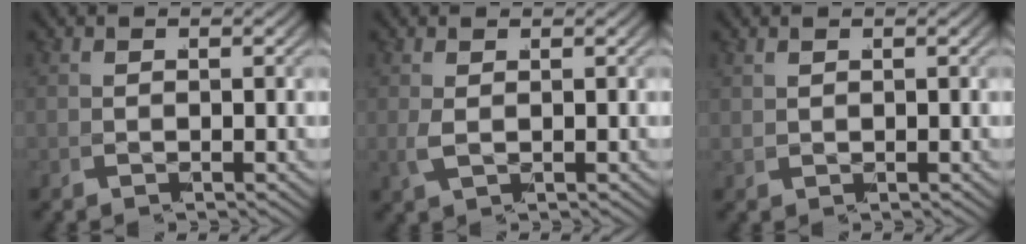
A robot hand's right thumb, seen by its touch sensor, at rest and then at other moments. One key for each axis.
{"total": 1.2, "fx": 0.4, "fy": 0.5, "fz": 1.1, "tx": -0.039, "ty": -0.007, "tz": 0.020}
{"total": 1.0, "fx": 0.9, "fy": 0.3, "fz": 0.2, "tx": -0.009, "ty": 0.000, "tz": 0.026}